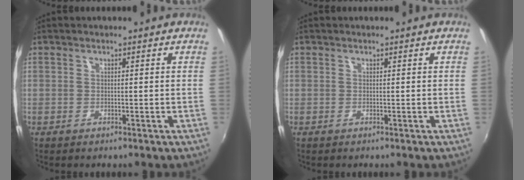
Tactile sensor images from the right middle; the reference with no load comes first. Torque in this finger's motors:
{"motor_torque": [-0.01, -0.12, 0.01, 0.00]}